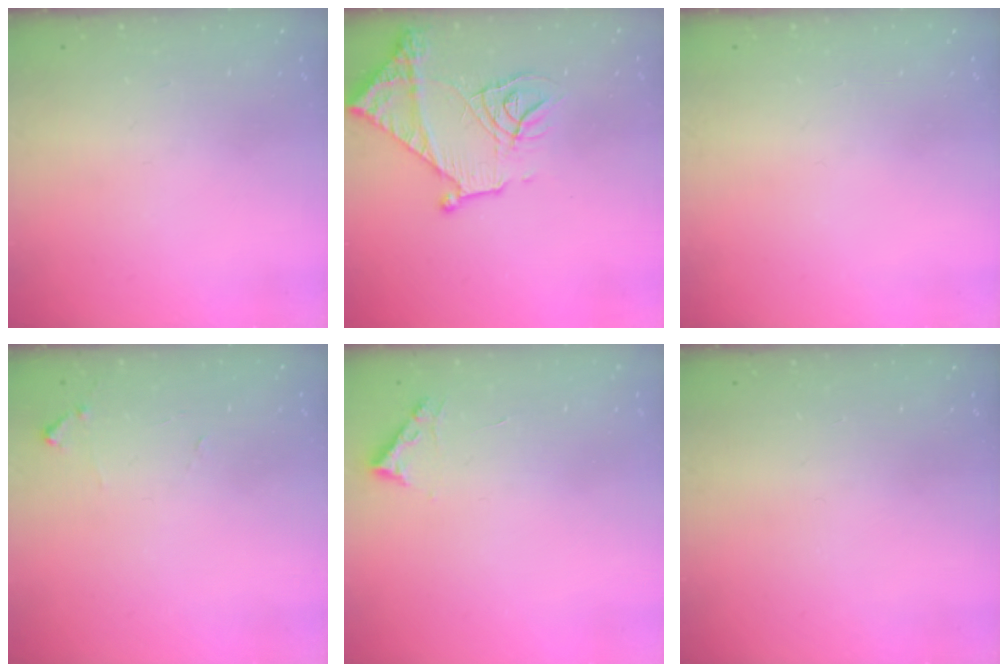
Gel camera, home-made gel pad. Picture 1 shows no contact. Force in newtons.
{"total": 17.6, "press": 17.5, "slide": 1.7}
{"total": 0.0}
{"total": 5.8, "press": 5.7, "slide": 0.4}
{"total": 2.7, "press": 2.7, "slide": 0.3}
{"total": 0.0}